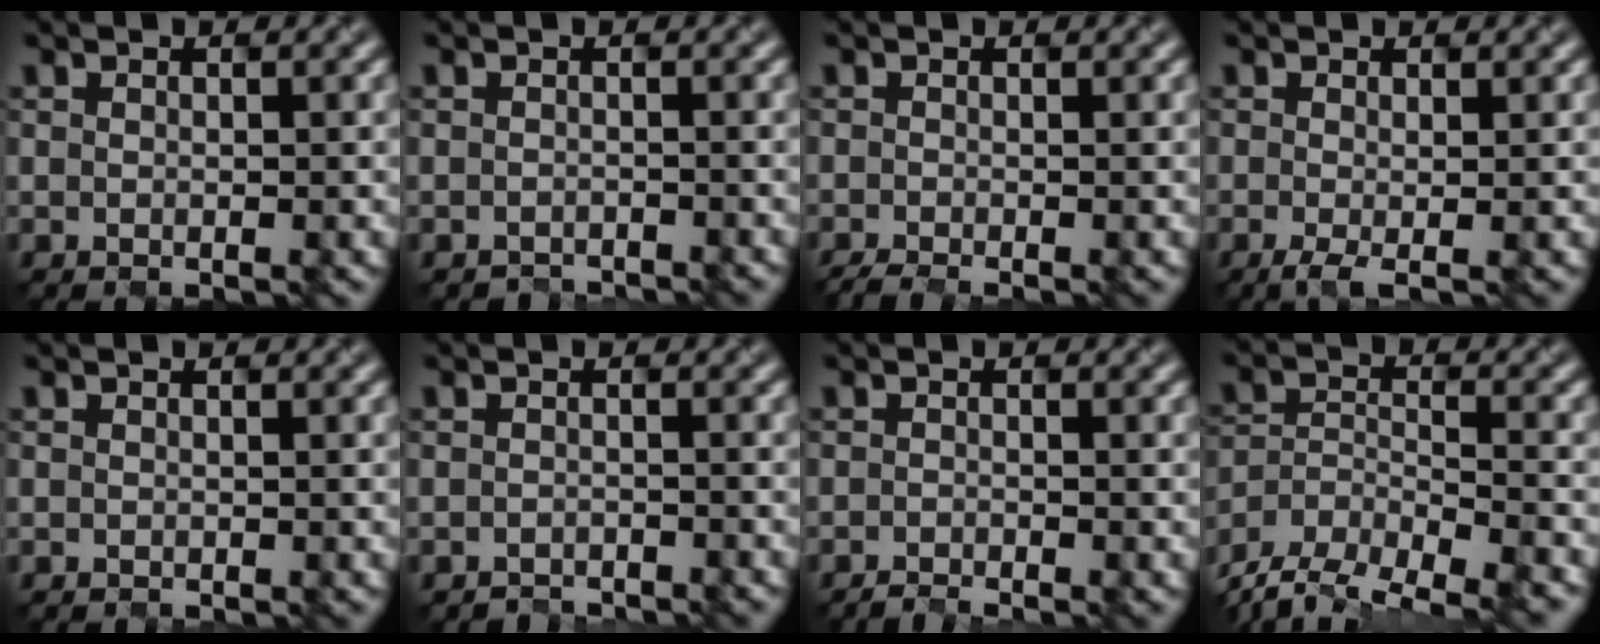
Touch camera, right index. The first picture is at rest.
{"total": 1.6, "force": [-1.4, -0.1, -0.6], "torque": [0.014, -0.009, -0.031]}
{"total": 1.2, "force": [-0.7, 0.4, 0.9], "torque": [-0.008, -0.005, -0.018]}
{"total": 1.3, "force": [-0.4, 0.3, 1.2], "torque": [-0.017, -0.003, -0.006]}
{"total": 0.0}
{"total": 1.8, "force": [-1.6, -0.2, -0.7], "torque": [0.017, -0.009, -0.032]}
{"total": 1.0, "force": [-0.8, 0.3, 0.5], "torque": [0.006, -0.006, -0.022]}
{"total": 11.1, "force": [-10.0, 3.8, 2.9], "torque": [-0.053, -0.004, -0.145]}